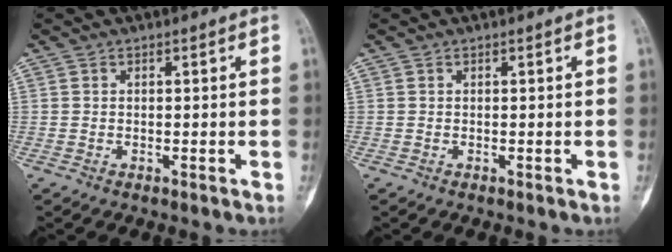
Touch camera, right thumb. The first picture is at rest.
{"total": 0.0}